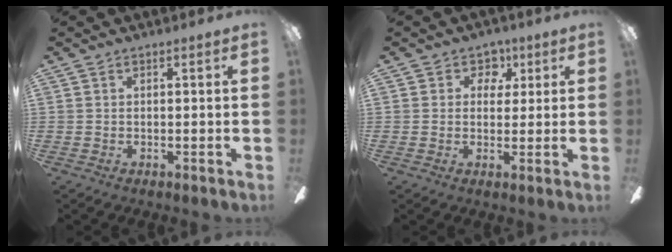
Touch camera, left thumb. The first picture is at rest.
{"total": 4.9, "force": [2.1, 4.2, 1.5], "torque": [-0.010, -0.005, 0.033]}